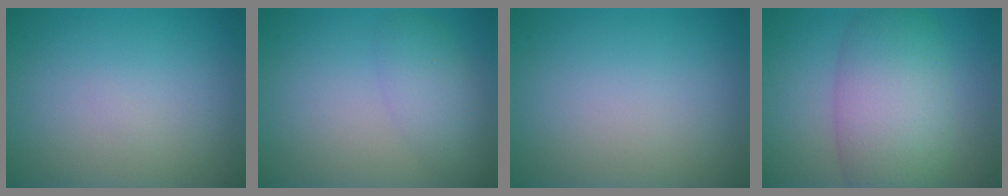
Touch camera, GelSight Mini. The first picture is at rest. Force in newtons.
{"total": 2.7, "press": 2.7, "slide": 0.1}
{"total": 0.0}
{"total": 7.9, "press": 7.9, "slide": 0.2}